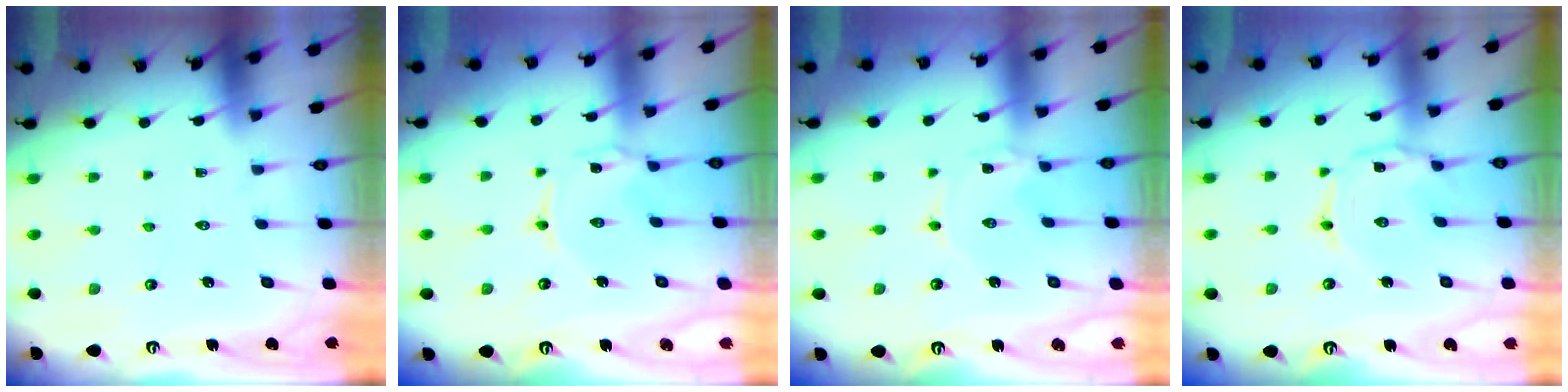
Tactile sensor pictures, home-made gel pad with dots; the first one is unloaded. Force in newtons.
{"total": 1.4, "press": 1.3, "slide": 0.3}
{"total": 0.0}
{"total": 2.5, "press": 2.4, "slide": 0.4}